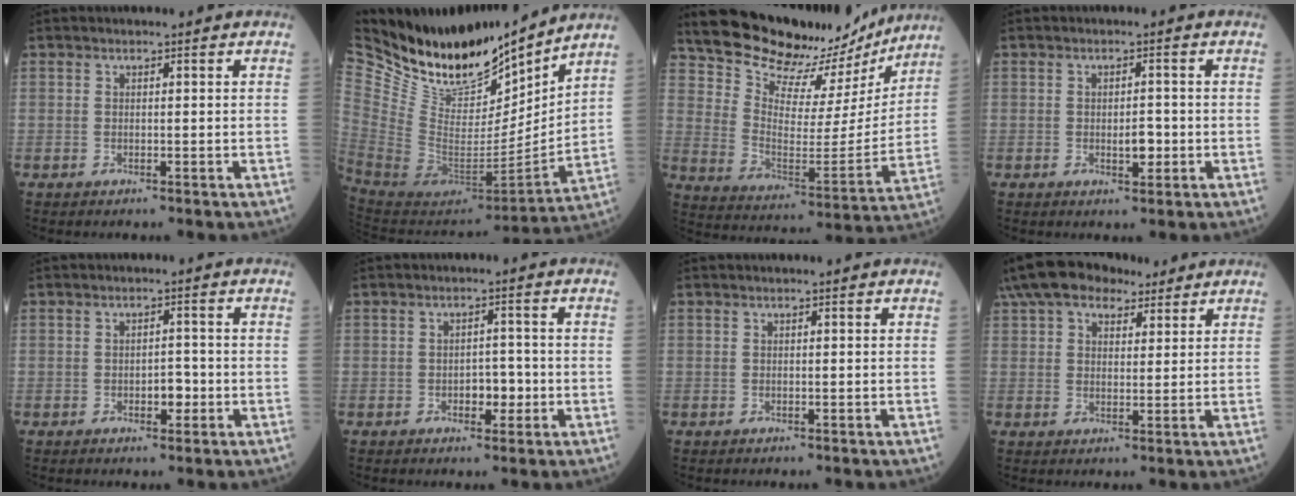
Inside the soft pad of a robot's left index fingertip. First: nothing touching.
{"total": 26.6, "force": [22.3, 9.3, 11.0], "torque": [-0.246, -0.031, 0.388]}
{"total": 19.2, "force": [17.6, 5.6, 5.5], "torque": [-0.087, -0.032, 0.255]}
{"total": 2.5, "force": [-0.9, 1.2, 2.0], "torque": [-0.027, -0.003, -0.013]}
{"total": 2.6, "force": [-1.3, 1.4, 1.8], "torque": [-0.019, 0.001, -0.019]}
{"total": 3.3, "force": [-1.4, 1.9, 2.3], "torque": [-0.026, 0.001, -0.021]}
{"total": 0.0}
{"total": 15.1, "force": [10.2, 8.2, 7.4], "torque": [-0.162, 0.061, 0.173]}